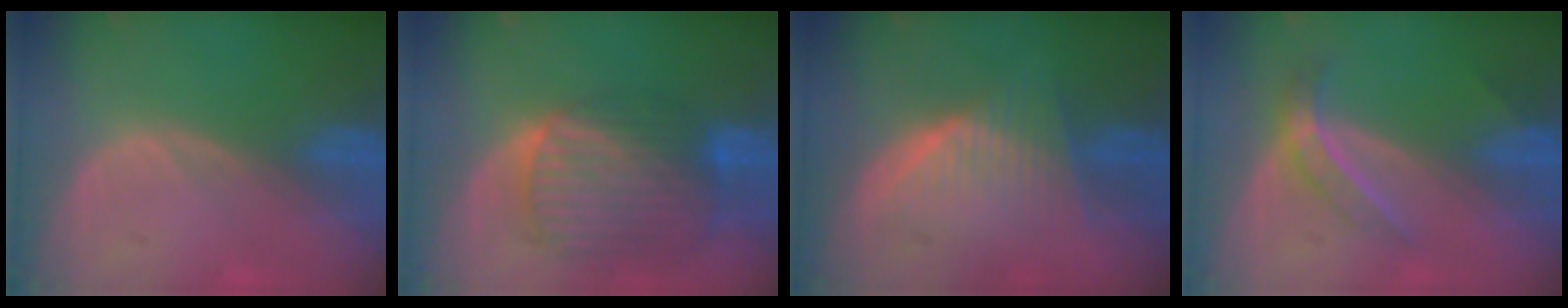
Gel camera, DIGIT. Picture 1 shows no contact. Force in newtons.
{"total": 10.4, "press": 8.8, "slide": 5.6}
{"total": 6.4, "press": 6.2, "slide": 1.6}
{"total": 4.7, "press": 4.2, "slide": 2.2}